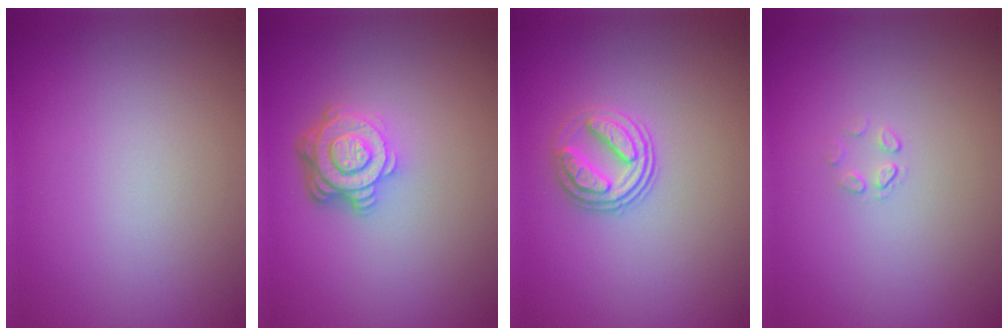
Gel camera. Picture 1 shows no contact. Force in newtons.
{"total": 4.6, "press": 3.4, "slide": 3.0}
{"total": 2.7, "press": 2.5, "slide": 1.0}
{"total": 0.7, "press": 0.4, "slide": 0.6}